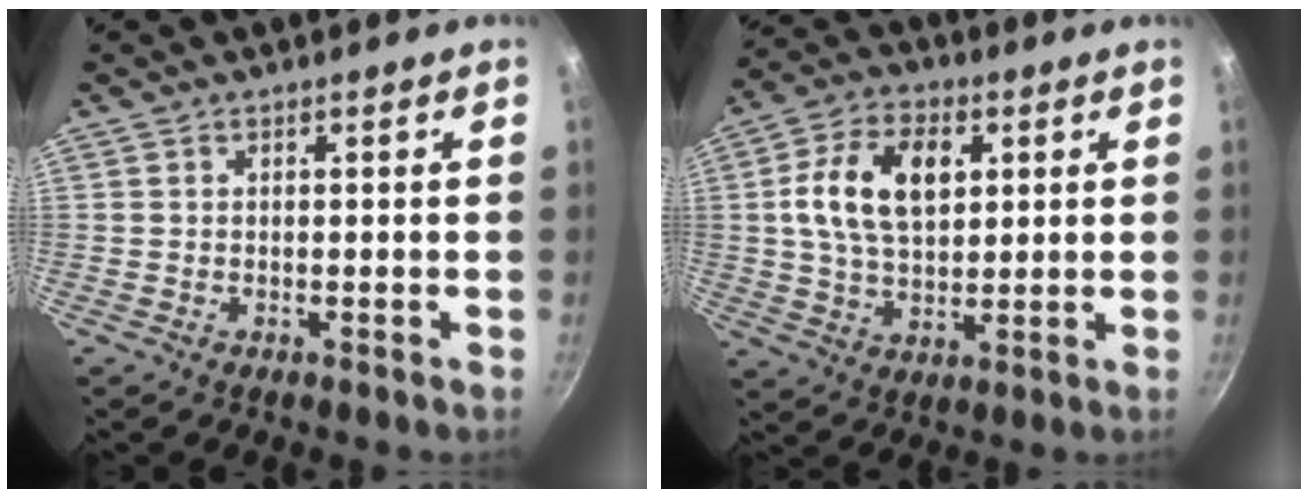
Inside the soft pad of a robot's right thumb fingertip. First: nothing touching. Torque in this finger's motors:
{"motor_torque": [0.17, 0.43, 0.21, -0.13, 0.16]}